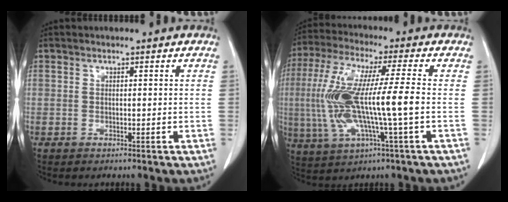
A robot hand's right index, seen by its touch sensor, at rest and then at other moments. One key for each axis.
{"total": 14.3, "fx": -1.2, "fy": 0.9, "fz": 14.2, "tx": -0.296, "ty": 0.004, "tz": -0.027}